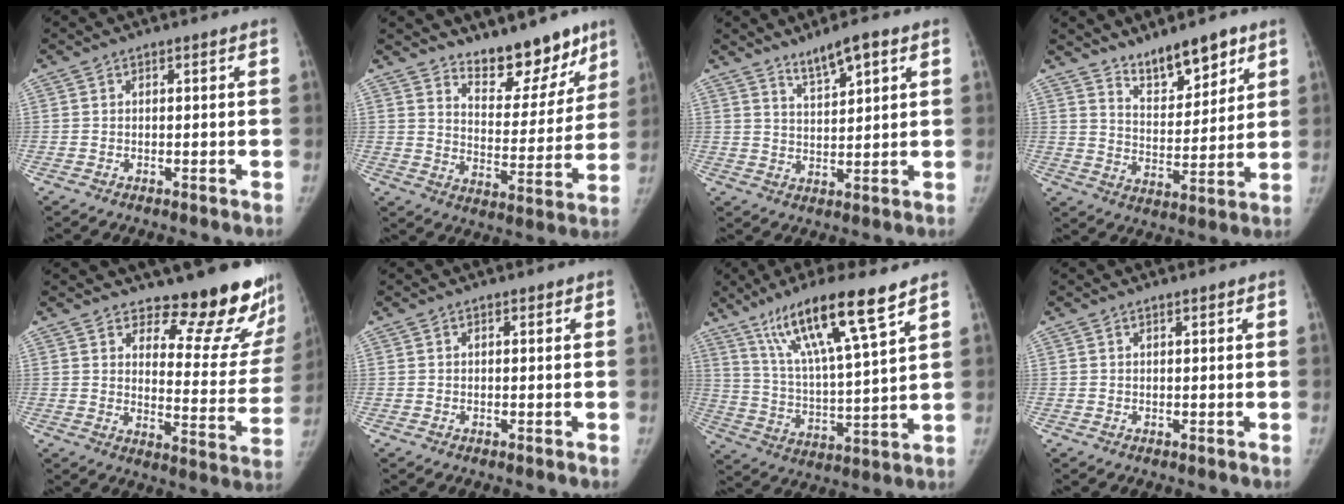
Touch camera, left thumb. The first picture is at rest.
{"total": 13.7, "force": [10.8, 5.4, 6.4], "torque": [-0.037, -0.084, 0.167]}
{"total": 5.7, "force": [3.9, 1.1, 4.0], "torque": [-0.064, -0.023, 0.071]}
{"total": 10.6, "force": [8.0, 3.9, 5.8], "torque": [-0.069, -0.059, 0.144]}
{"total": 17.5, "force": [15.4, 5.0, 6.6], "torque": [-0.030, -0.155, 0.186]}
{"total": 0.0}
{"total": 17.3, "force": [11.0, 1.9, 13.2], "torque": [-0.232, -0.044, 0.201]}
{"total": 0.5, "force": [0.4, 0.1, 0.3], "torque": [-0.006, -0.001, 0.007]}